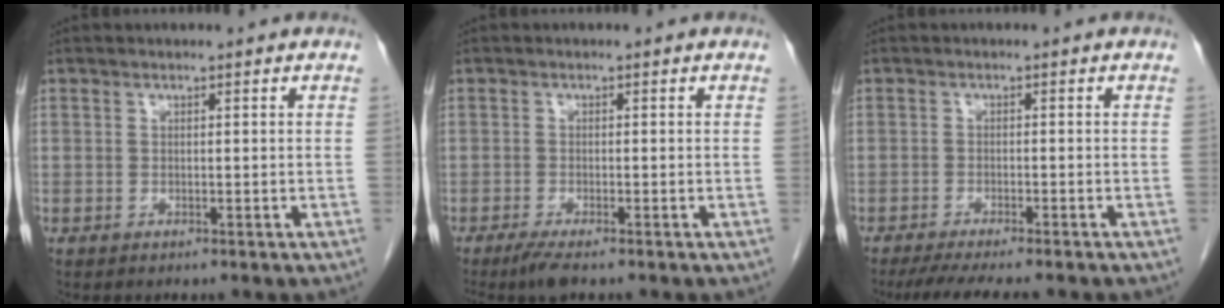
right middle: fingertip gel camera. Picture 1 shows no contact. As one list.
[{"total": 3.1, "force": [-2.4, 0.3, 2.0], "torque": [-0.040, -0.008, -0.044]}, {"total": 8.7, "force": [-7.4, 0.9, 4.5], "torque": [-0.058, -0.012, -0.112]}]